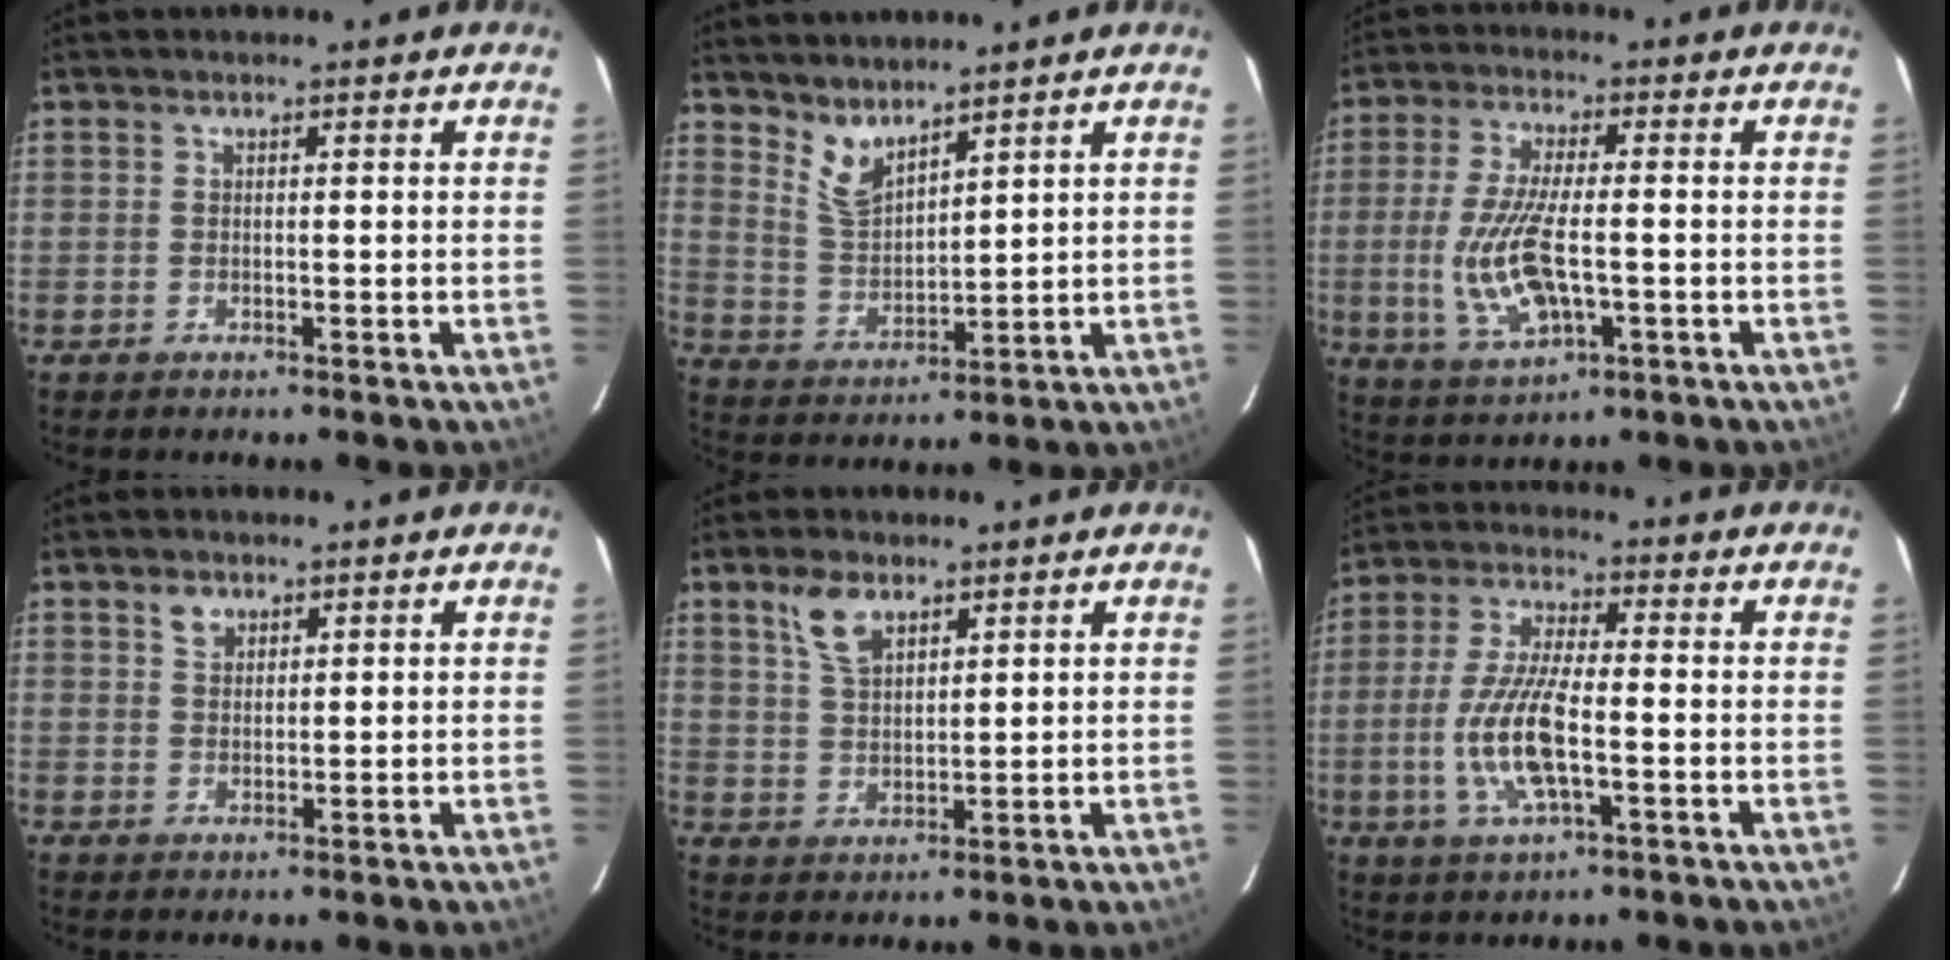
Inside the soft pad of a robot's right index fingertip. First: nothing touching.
{"total": 6.0, "force": [4.9, 1.8, 2.9], "torque": [-0.055, -0.007, 0.104]}
{"total": 12.2, "force": [-2.2, 4.1, 11.3], "torque": [-0.233, -0.012, -0.036]}
{"total": 2.2, "force": [1.4, 1.5, 0.8], "torque": [-0.013, 0.006, 0.025]}
{"total": 5.9, "force": [3.7, 2.9, 3.6], "torque": [-0.071, 0.009, 0.076]}
{"total": 11.7, "force": [-2.6, 3.2, 10.9], "torque": [-0.230, -0.004, -0.053]}